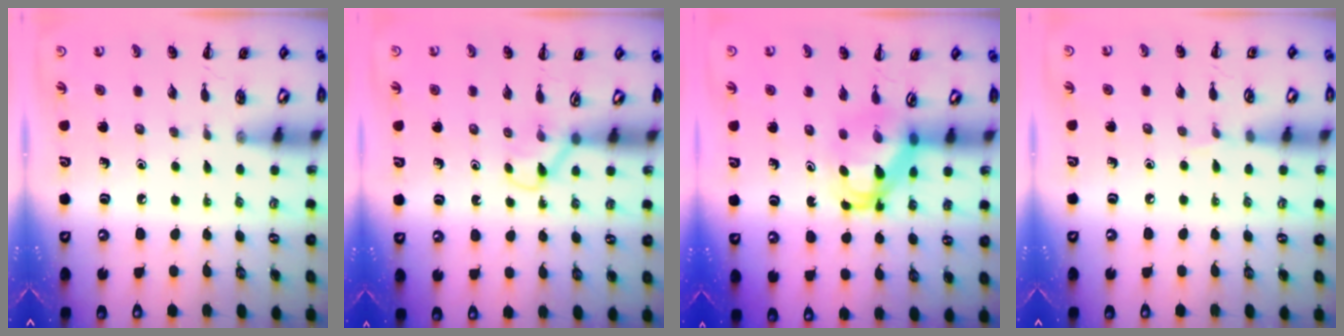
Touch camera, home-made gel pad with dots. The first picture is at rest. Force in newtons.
{"total": 3.1, "press": 2.9, "slide": 1.1}
{"total": 5.0, "press": 4.9, "slide": 0.8}
{"total": 4.0, "press": 3.7, "slide": 1.3}